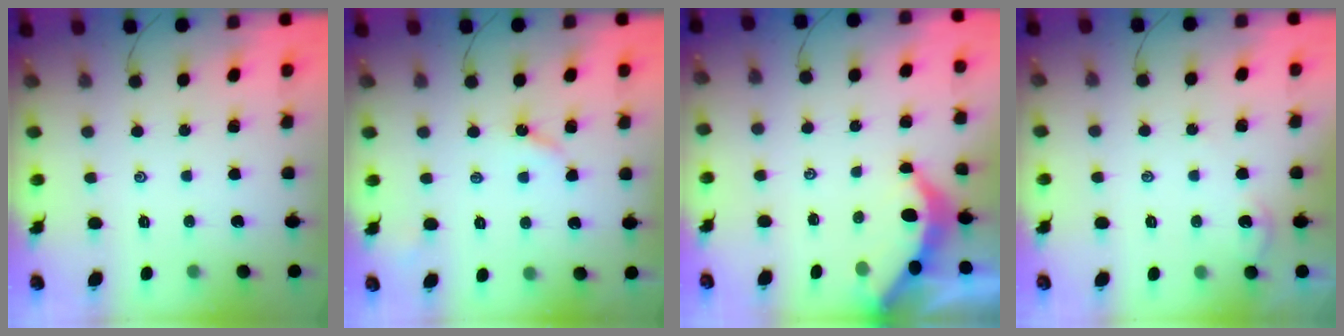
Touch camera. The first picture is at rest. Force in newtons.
{"total": 3.4, "press": 3.4, "slide": 0.5}
{"total": 3.8, "press": 3.8, "slide": 0.4}
{"total": 1.0, "press": 1.0, "slide": 0.2}